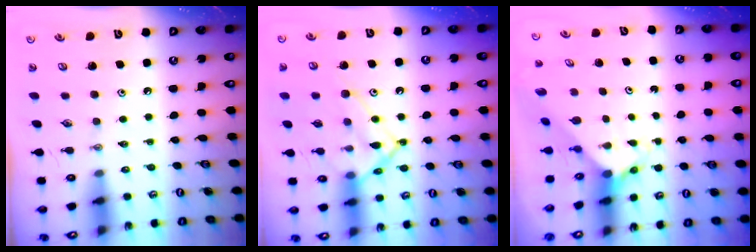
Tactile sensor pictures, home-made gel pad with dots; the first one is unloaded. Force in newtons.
{"total": 15.6, "press": 15.5, "slide": 1.3}
{"total": 3.4, "press": 3.4, "slide": 0.3}